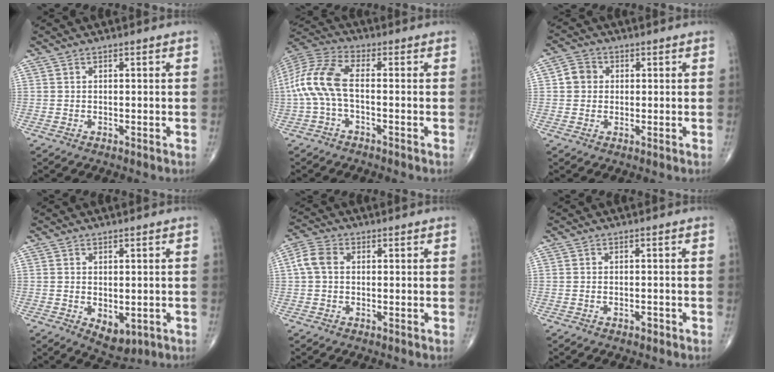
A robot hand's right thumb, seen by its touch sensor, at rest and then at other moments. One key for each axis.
{"total": 10.8, "fx": -1.2, "fy": 4.6, "fz": 9.6, "tx": -0.225, "ty": 0.032, "tz": -0.032}
{"total": 3.9, "fx": 0.4, "fy": 3.6, "fz": 1.5, "tx": -0.013, "ty": 0.006, "tz": 0.000}
{"total": 5.1, "fx": -1.2, "fy": 3.0, "fz": 3.9, "tx": -0.050, "ty": -0.008, "tz": -0.003}
{"total": 4.5, "fx": 0.4, "fy": 3.2, "fz": 3.2, "tx": -0.071, "ty": 0.014, "tz": 0.002}
{"total": 1.0, "fx": -0.6, "fy": 0.5, "fz": 0.5, "tx": -0.010, "ty": 0.006, "tz": -0.008}